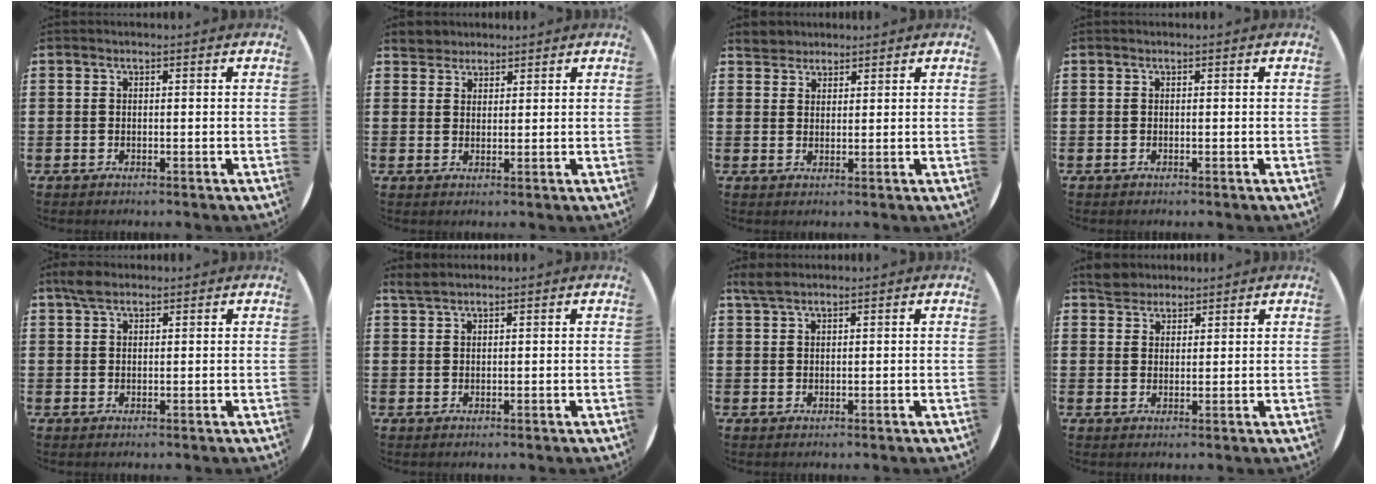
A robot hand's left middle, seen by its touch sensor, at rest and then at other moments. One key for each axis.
{"total": 2.6, "fx": 2.4, "fy": 1.0, "fz": -0.3, "tx": -0.001, "ty": 0.004, "tz": 0.048}
{"total": 2.4, "fx": 2.2, "fy": 0.9, "fz": -0.2, "tx": -0.001, "ty": 0.005, "tz": 0.046}
{"total": 0.0}
{"total": 2.5, "fx": 1.8, "fy": 1.0, "fz": 1.3, "tx": -0.030, "ty": 0.007, "tz": 0.034}
{"total": 1.5, "fx": 1.4, "fy": 0.1, "fz": 0.6, "tx": -0.014, "ty": 0.002, "tz": 0.026}
{"total": 1.9, "fx": 1.6, "fy": 0.4, "fz": 1.0, "tx": -0.022, "ty": 0.004, "tz": 0.030}
{"total": 3.0, "fx": 2.8, "fy": 1.1, "fz": -0.1, "tx": 0.001, "ty": 0.002, "tz": 0.054}